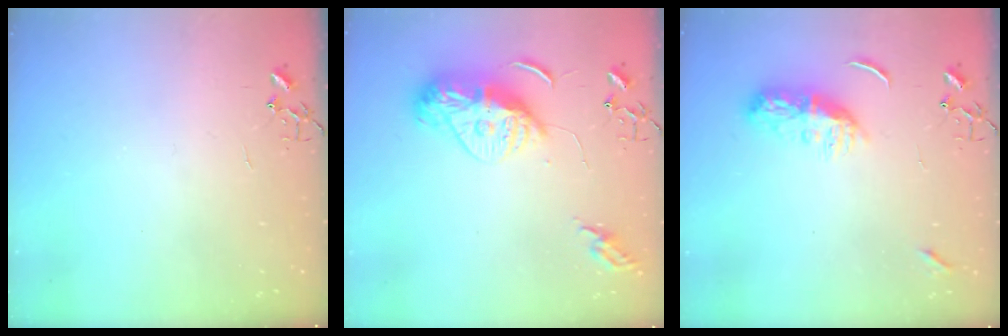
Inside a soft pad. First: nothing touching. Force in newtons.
{"total": 12.7, "press": 12.7, "slide": 1.2}
{"total": 9.6, "press": 9.6, "slide": 0.5}